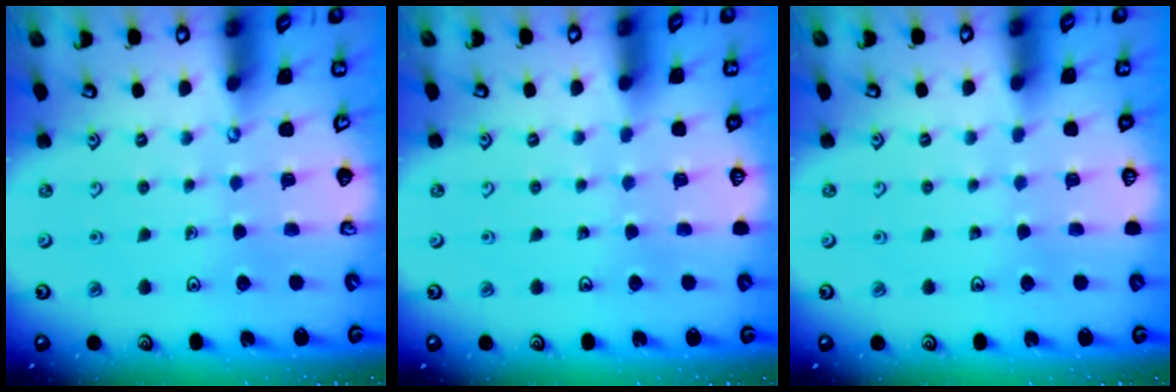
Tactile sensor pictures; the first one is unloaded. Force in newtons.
{"total": 0.0}
{"total": 0.0}